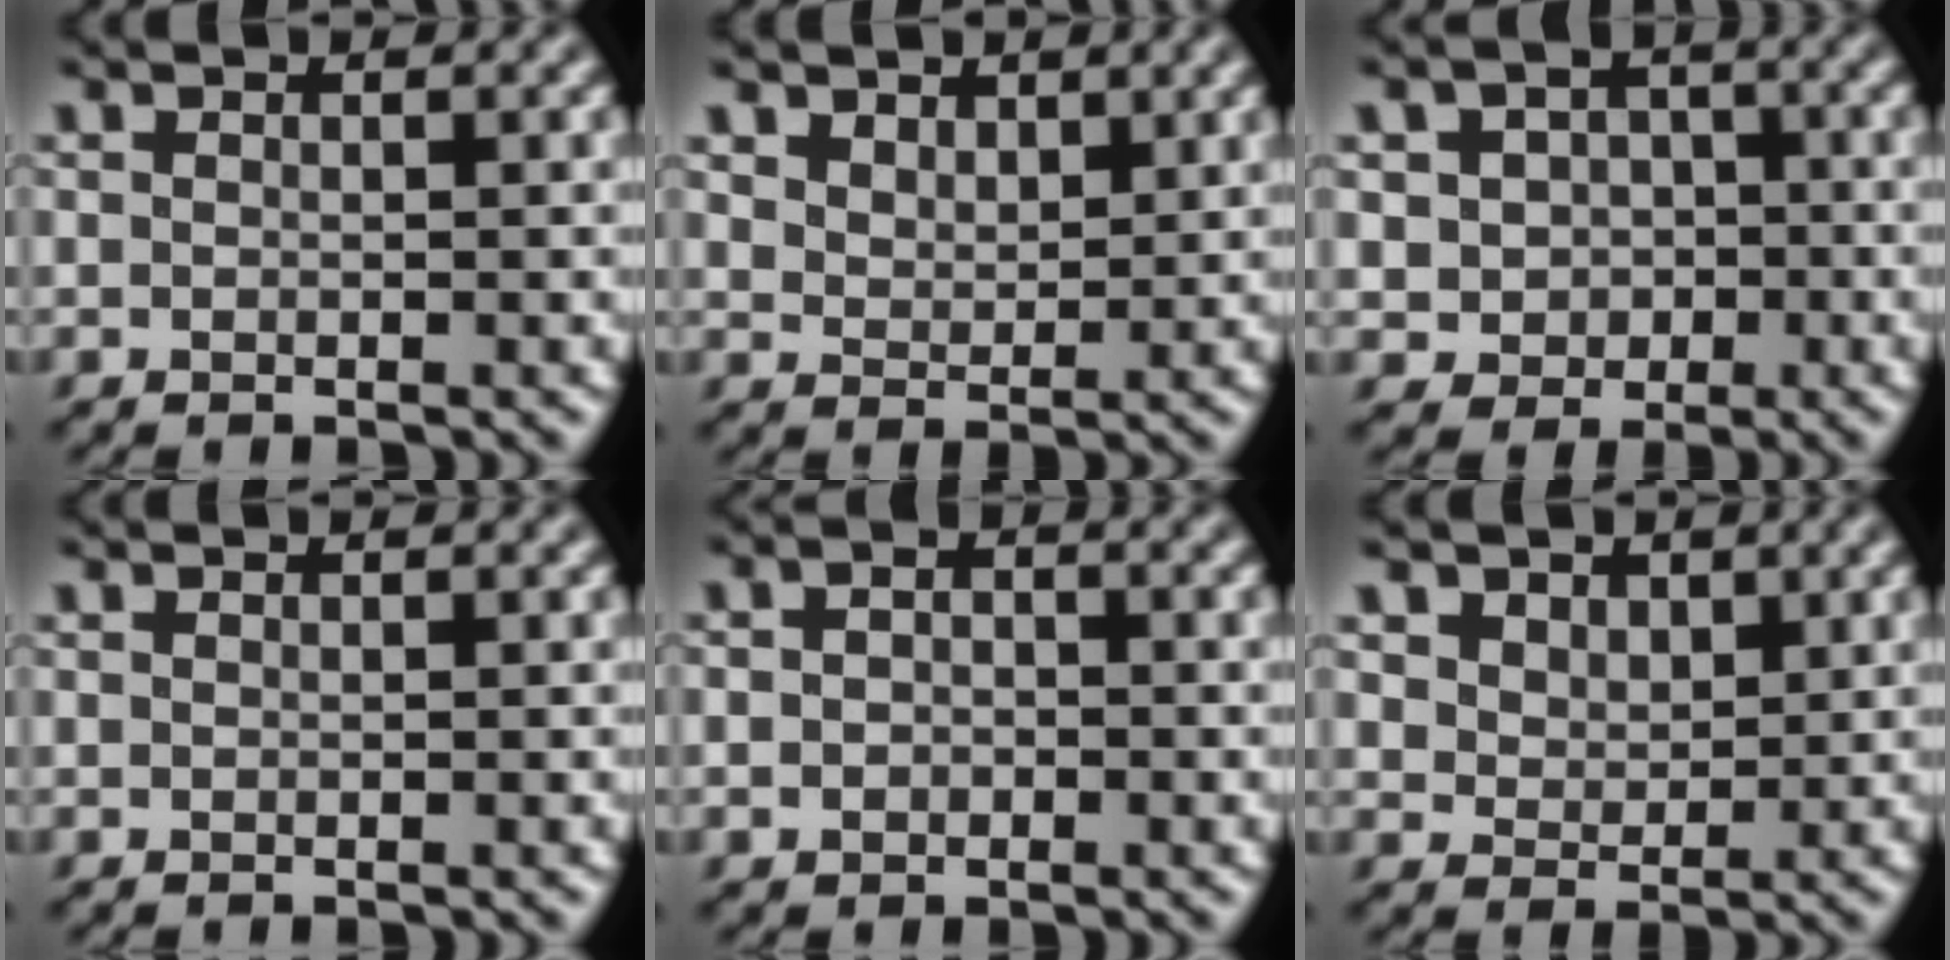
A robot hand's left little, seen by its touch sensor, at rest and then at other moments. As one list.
[{"total": 3.0, "force": [2.1, 1.8, 1.1], "torque": [-0.043, -0.010, 0.043]}, {"total": 4.6, "force": [0.1, 4.2, 1.8], "torque": [-0.022, 0.017, -0.011]}, {"total": 0.0}, {"total": 2.4, "force": [-0.3, 1.8, 1.5], "torque": [-0.018, 0.004, -0.017]}, {"total": 3.9, "force": [2.3, 2.8, 1.5], "torque": [-0.063, -0.011, 0.051]}]